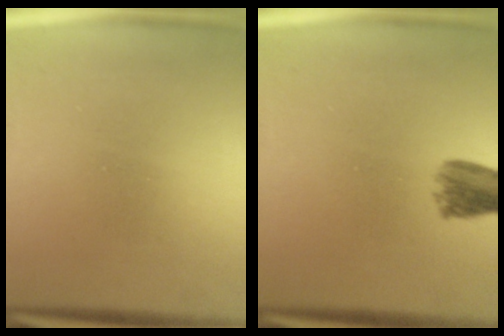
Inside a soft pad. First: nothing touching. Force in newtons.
{"total": 4.2}